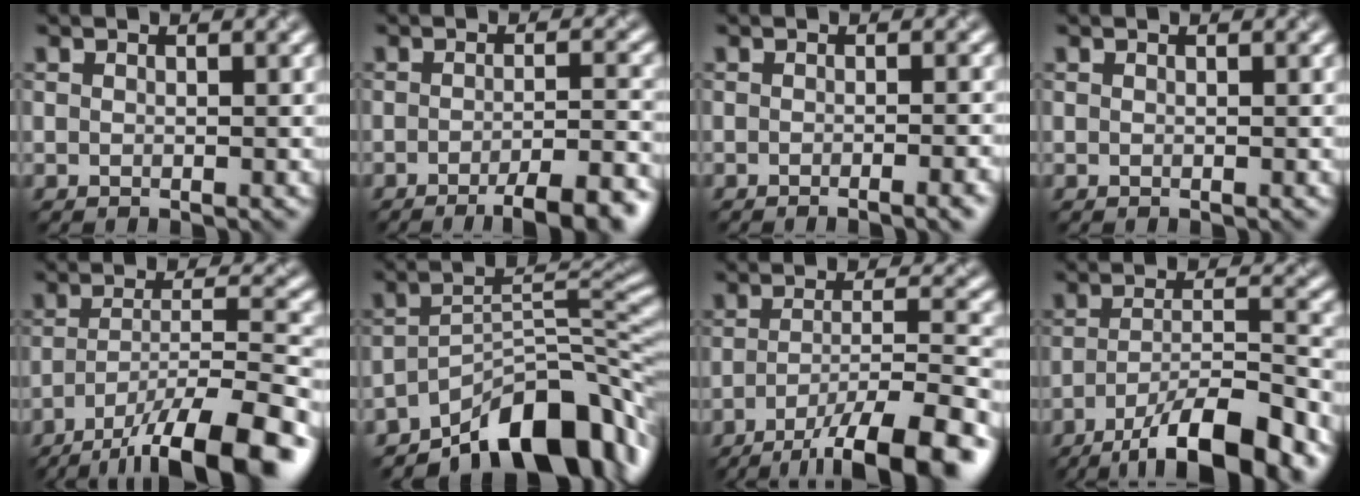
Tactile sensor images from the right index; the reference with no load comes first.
{"total": 7.0, "force": [-4.1, 1.7, 5.4], "torque": [-0.065, 0.001, -0.055]}
{"total": 3.5, "force": [-1.8, 1.0, 2.8], "torque": [-0.021, 0.010, -0.024]}
{"total": 0.0}
{"total": 13.0, "force": [-8.9, 3.2, 8.9], "torque": [-0.145, 0.001, -0.142]}
{"total": 10.9, "force": [-7.8, 4.1, 6.5], "torque": [-0.071, 0.007, -0.141]}
{"total": 11.6, "force": [-7.5, 2.8, 8.4], "torque": [-0.126, -0.001, -0.112]}
{"total": 10.6, "force": [-6.9, 2.7, 7.6], "torque": [-0.116, 0.007, -0.118]}